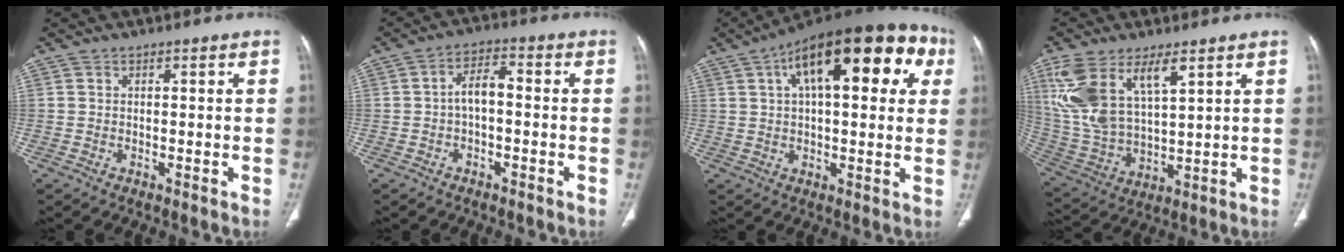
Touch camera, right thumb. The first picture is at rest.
{"total": 4.9, "force": [-0.8, 2.4, 4.2], "torque": [-0.066, 0.027, -0.021]}
{"total": 24.6, "force": [8.7, 10.3, 20.6], "torque": [-0.278, 0.036, 0.122]}
{"total": 14.9, "force": [7.3, 6.6, 11.3], "torque": [-0.237, -0.019, 0.158]}